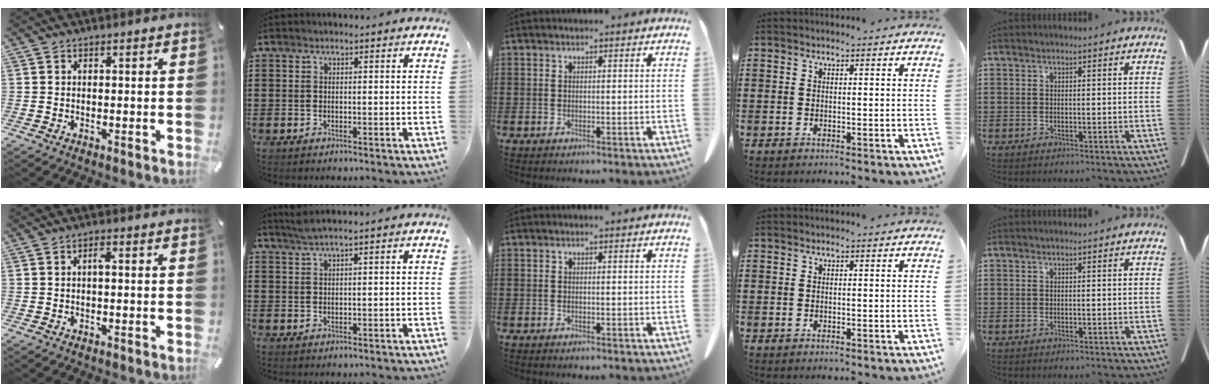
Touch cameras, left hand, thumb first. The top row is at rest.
{"thumb": {"total": 1.7, "force": [-0.1, 0.5, 1.6], "torque": [-0.033, 0.005, -0.004]}, "index": {"total": 1.7, "force": [1.1, -0.1, 1.3], "torque": [-0.027, -0.002, 0.021]}}